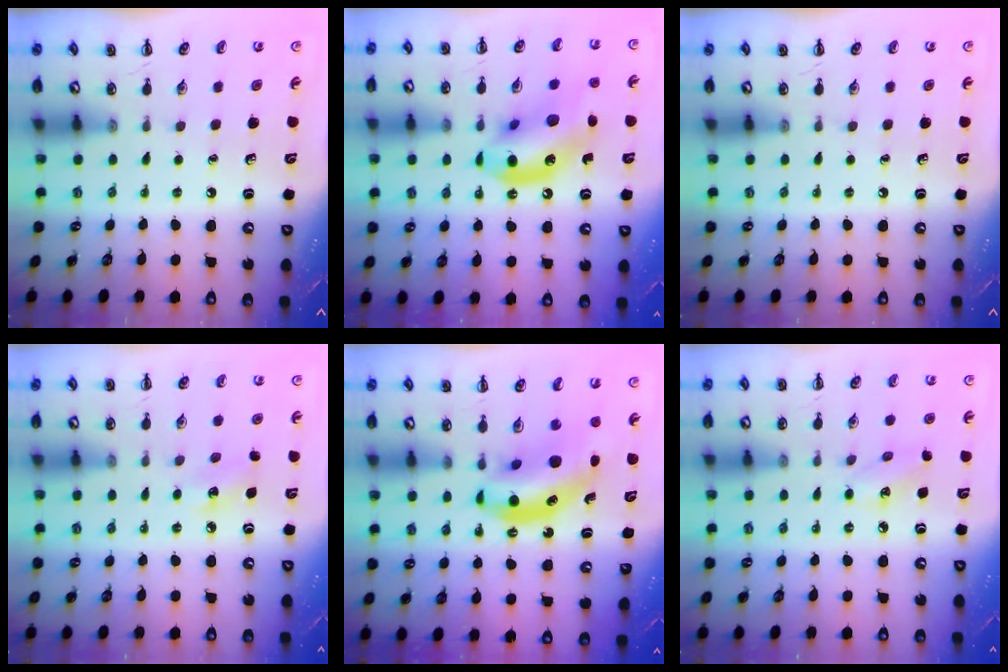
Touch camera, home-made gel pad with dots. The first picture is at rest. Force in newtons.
{"total": 15.5, "press": 15.1, "slide": 3.8}
{"total": 0.0}
{"total": 5.3, "press": 5.1, "slide": 1.5}
{"total": 10.6, "press": 10.3, "slide": 2.5}
{"total": 5.2, "press": 5.0, "slide": 1.4}